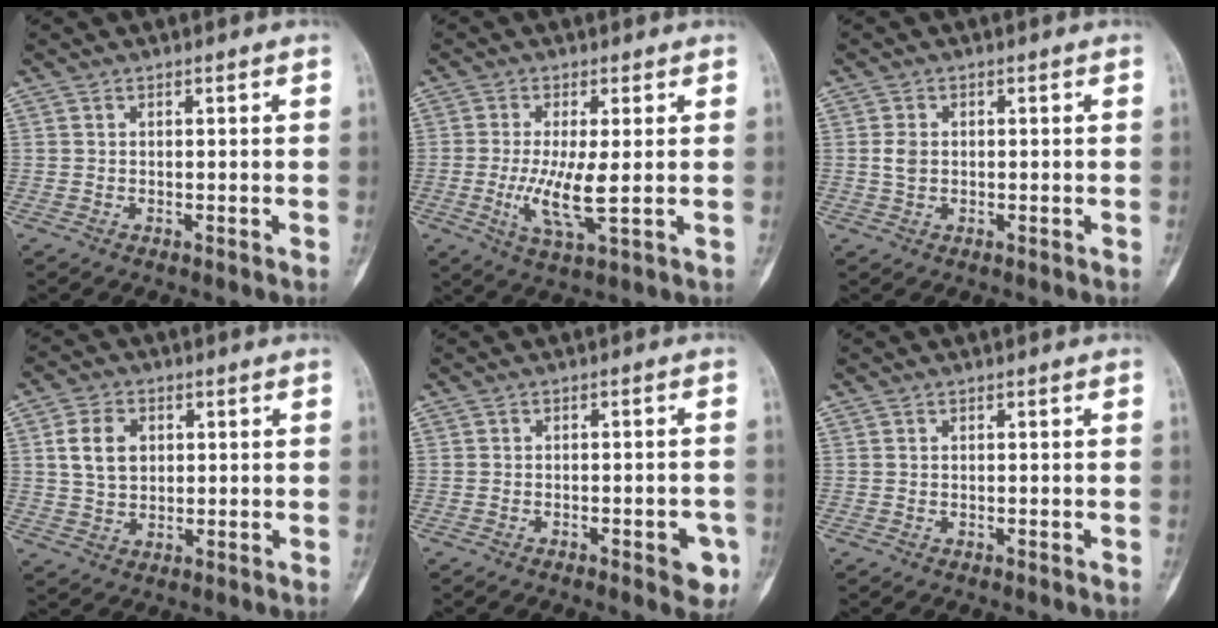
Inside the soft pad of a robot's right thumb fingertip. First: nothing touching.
{"total": 7.6, "force": [-0.6, 1.6, 7.5], "torque": [-0.160, -0.020, -0.011]}
{"total": 2.4, "force": [0.0, 1.7, 1.7], "torque": [-0.030, 0.003, -0.001]}
{"total": 7.2, "force": [1.7, 5.2, 4.6], "torque": [-0.066, -0.002, 0.030]}
{"total": 4.6, "force": [-2.1, 1.7, 3.7], "torque": [-0.035, 0.016, -0.023]}
{"total": 0.0}